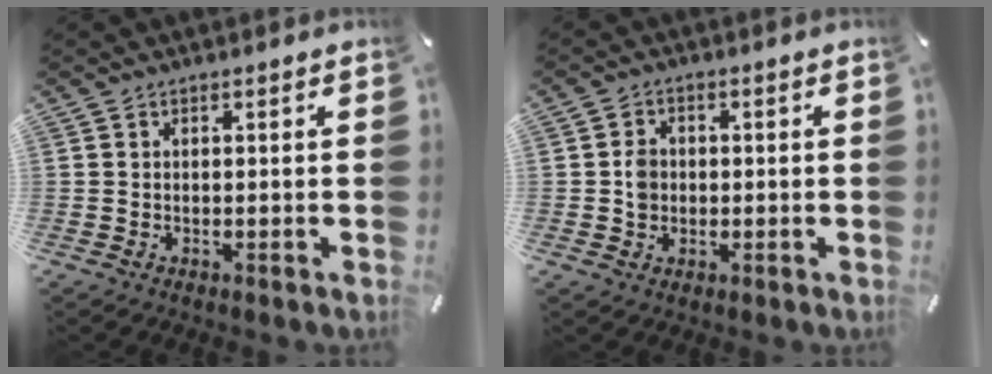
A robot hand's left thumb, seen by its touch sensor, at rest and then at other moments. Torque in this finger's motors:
{"motor_torque": [0.41, 1.01, 0.34, -0.22, 0.00]}